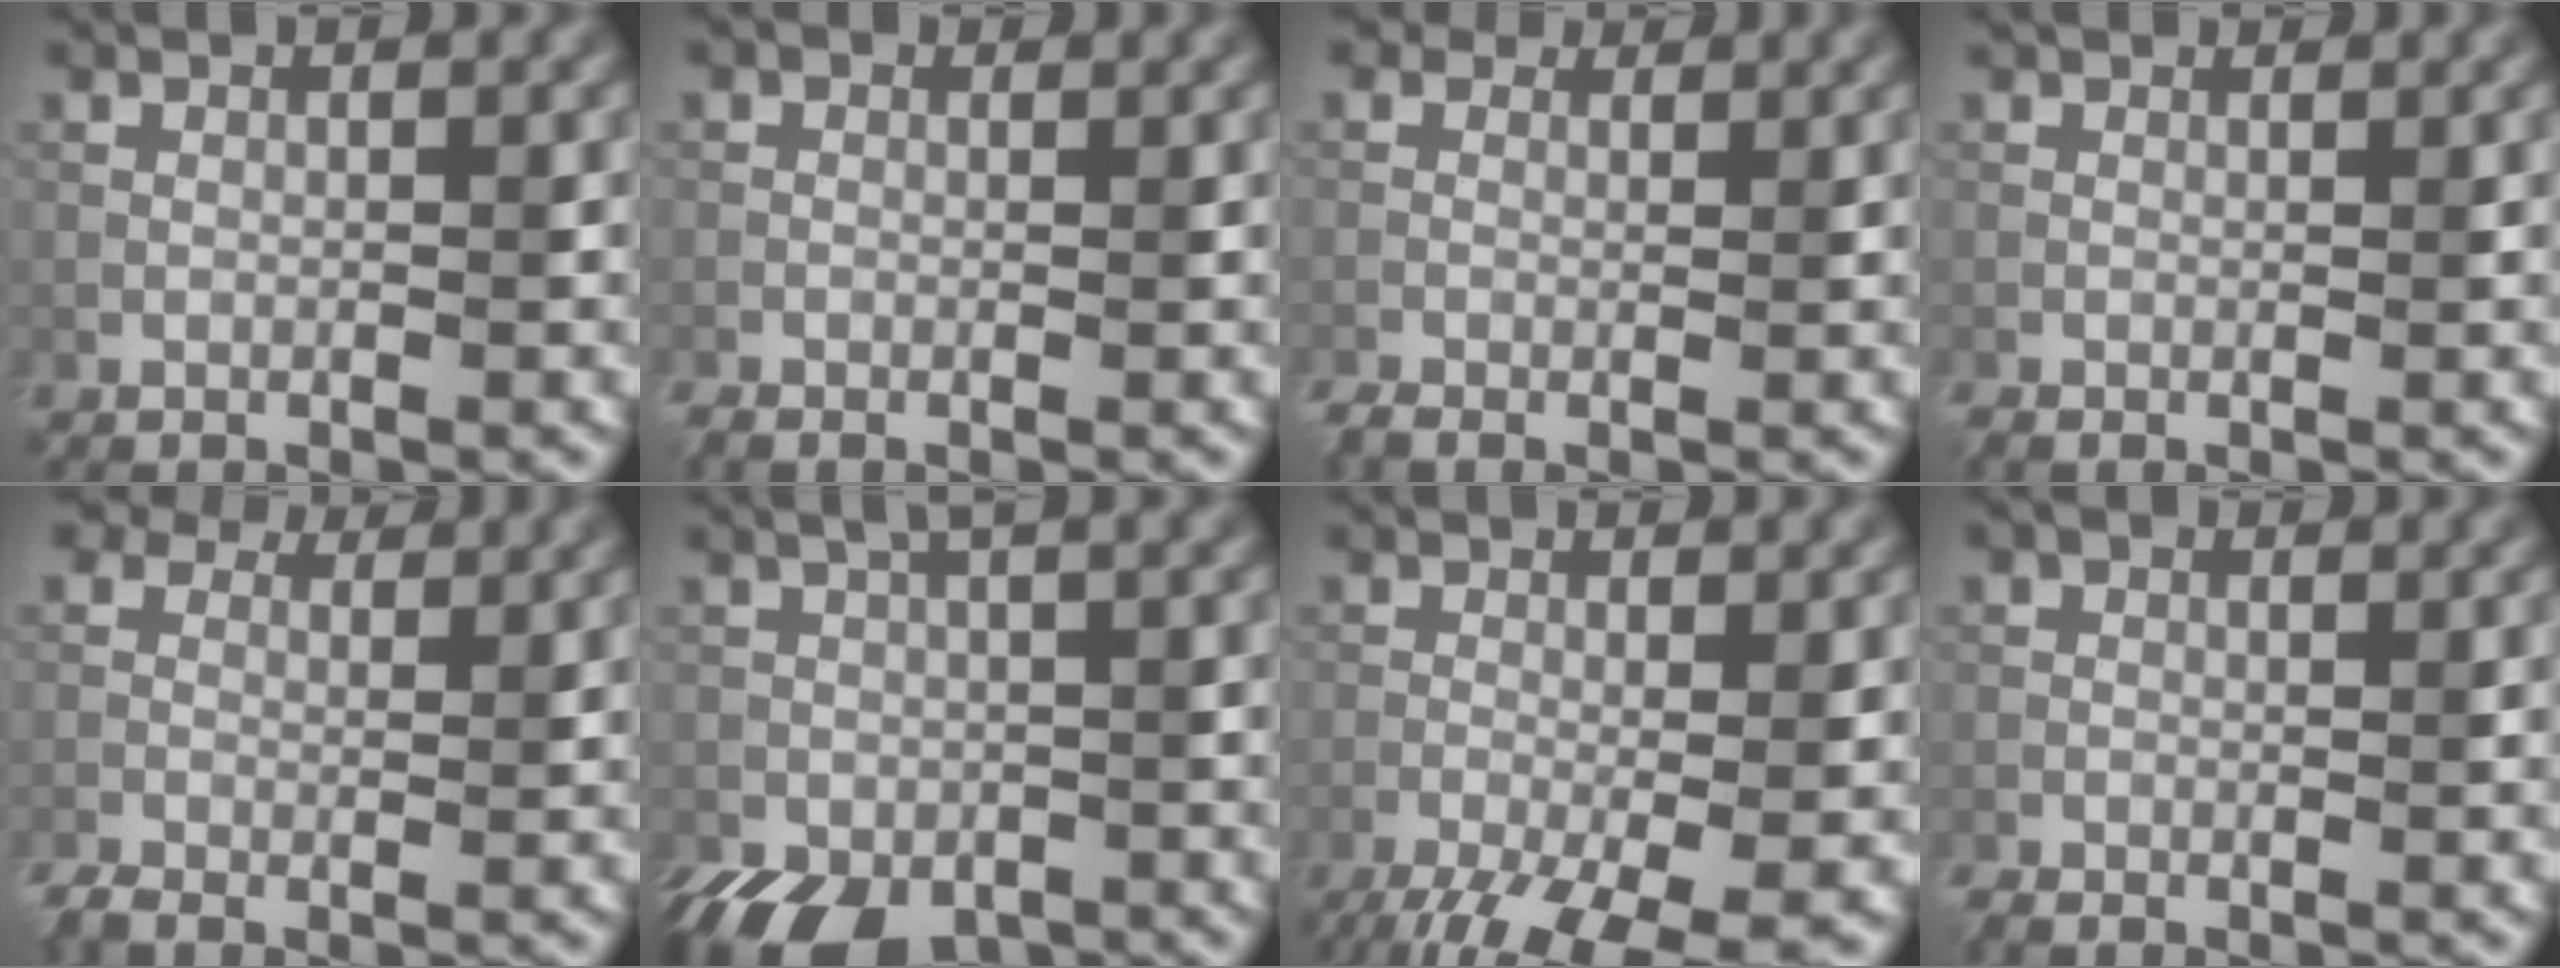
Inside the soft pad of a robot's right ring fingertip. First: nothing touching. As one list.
[{"total": 1.4, "force": [-0.6, 0.8, 0.9], "torque": [-0.021, -0.004, -0.012]}, {"total": 3.0, "force": [0.6, 2.2, 2.0], "torque": [-0.042, -0.004, 0.003]}, {"total": 1.9, "force": [1.3, 0.8, 1.1], "torque": [-0.023, 0.000, 0.016]}, {"total": 5.0, "force": [1.7, 3.4, 3.3], "torque": [-0.073, 0.000, 0.022]}, {"total": 8.4, "force": [-3.5, 4.3, 6.3], "torque": [-0.106, -0.026, -0.047]}, {"total": 10.4, "force": [-6.1, 3.3, 7.8], "torque": [-0.145, -0.024, -0.093]}, {"total": 1.7, "force": [-0.7, 1.0, 1.2], "torque": [-0.027, -0.003, -0.014]}]